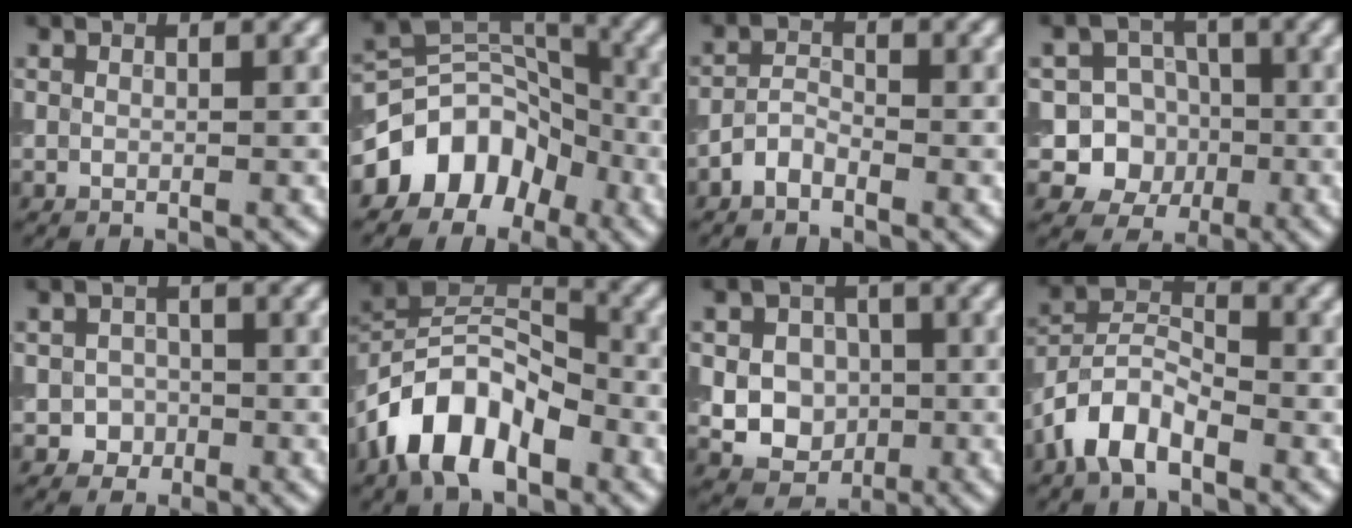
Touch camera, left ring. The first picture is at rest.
{"total": 7.4, "force": [-3.9, 5.4, 3.1], "torque": [-0.032, 0.005, -0.082]}
{"total": 2.0, "force": [-1.4, 1.0, 1.1], "torque": [-0.019, 0.007, -0.033]}
{"total": 7.5, "force": [-1.5, 7.1, 1.7], "torque": [-0.006, 0.010, -0.053]}
{"total": 1.9, "force": [-0.6, 1.7, 0.4], "torque": [0.007, 0.001, -0.014]}
{"total": 10.1, "force": [-4.8, 5.8, 6.8], "torque": [-0.117, 0.013, -0.105]}
{"total": 6.5, "force": [-0.4, 5.7, 3.0], "torque": [-0.028, 0.012, -0.027]}
{"total": 5.4, "force": [-3.2, 2.9, 3.3], "torque": [-0.058, 0.009, -0.072]}